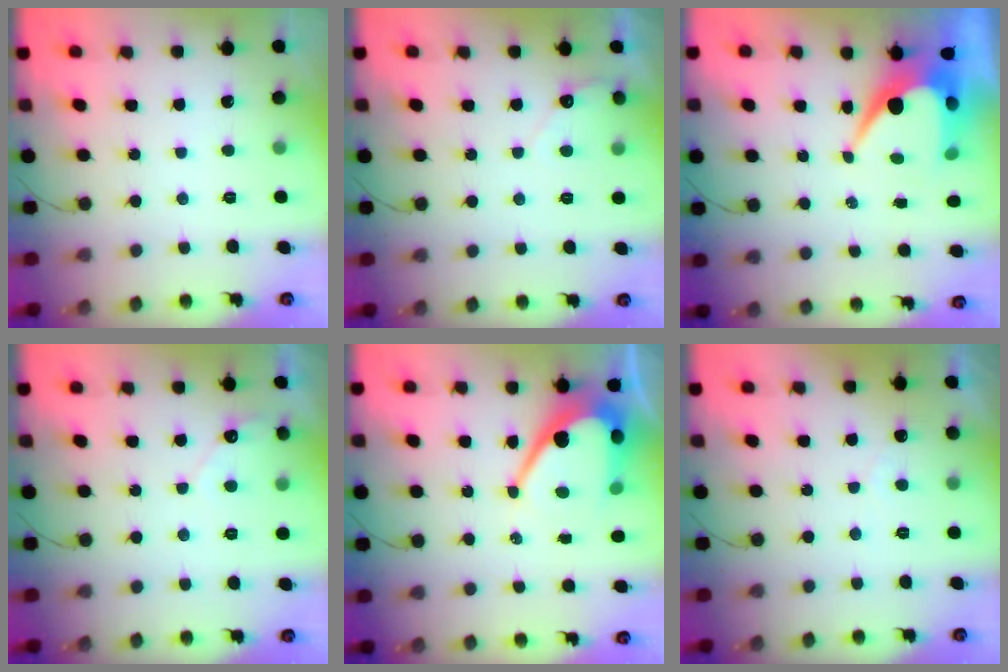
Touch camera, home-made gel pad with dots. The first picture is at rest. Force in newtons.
{"total": 2.8, "press": 2.8, "slide": 0.1}
{"total": 9.9, "press": 9.8, "slide": 0.9}
{"total": 4.4, "press": 4.4, "slide": 0.3}
{"total": 13.0, "press": 13.0, "slide": 1.3}
{"total": 2.3, "press": 2.3, "slide": 0.1}